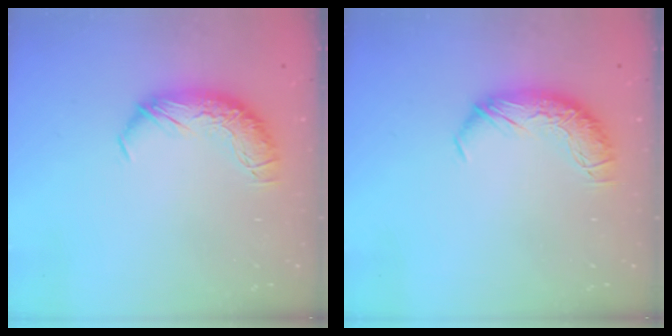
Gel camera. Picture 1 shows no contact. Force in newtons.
{"total": 0.0}